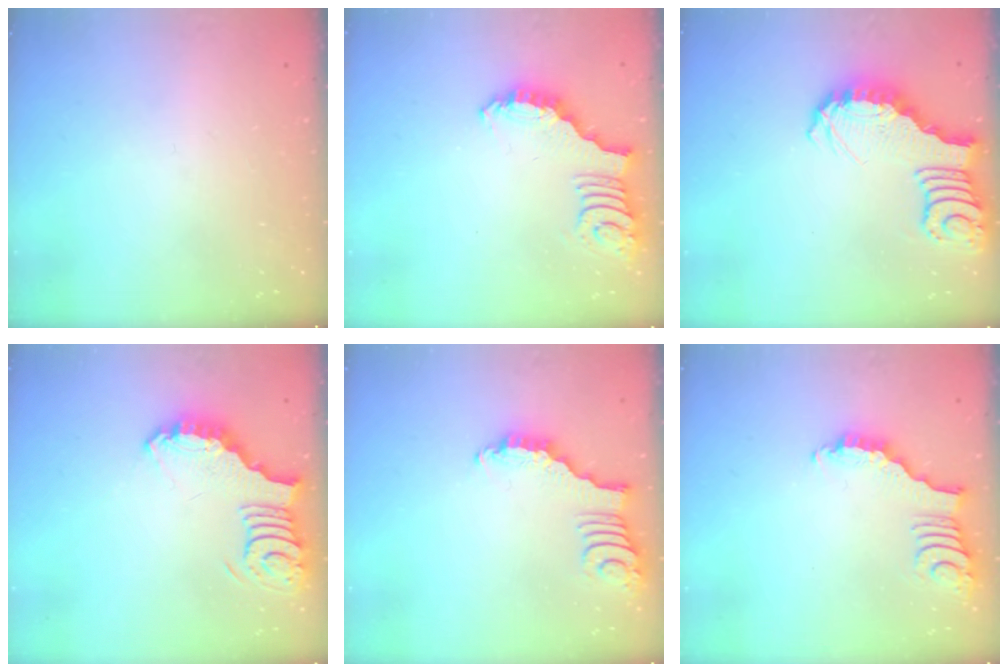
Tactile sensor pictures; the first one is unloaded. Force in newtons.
{"total": 2.7, "press": 2.7, "slide": 0.5}
{"total": 3.5, "press": 3.4, "slide": 0.6}
{"total": 3.5, "press": 3.5, "slide": 0.3}
{"total": 2.8, "press": 2.8, "slide": 0.4}
{"total": 2.2, "press": 2.2, "slide": 0.4}